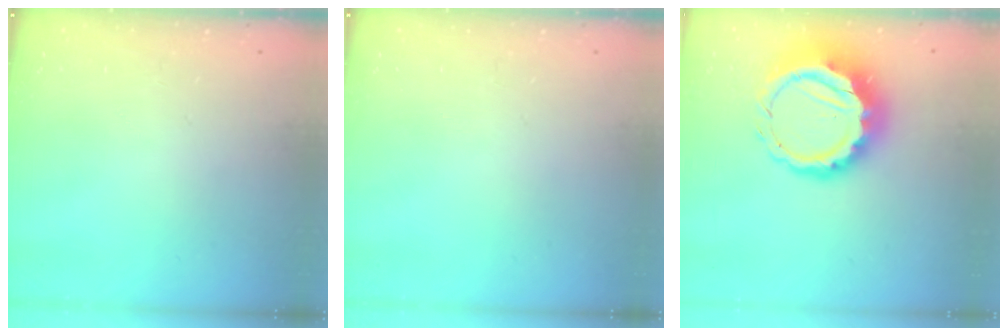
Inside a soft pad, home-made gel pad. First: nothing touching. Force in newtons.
{"total": 0.0}
{"total": 12.3, "press": 12.1, "slide": 2.3}